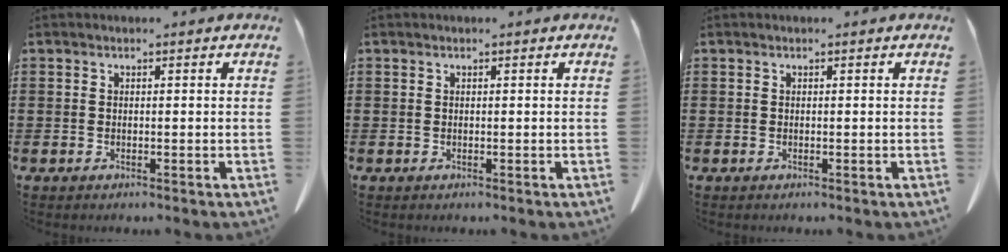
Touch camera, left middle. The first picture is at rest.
{"total": 0.0}
{"total": 0.0}